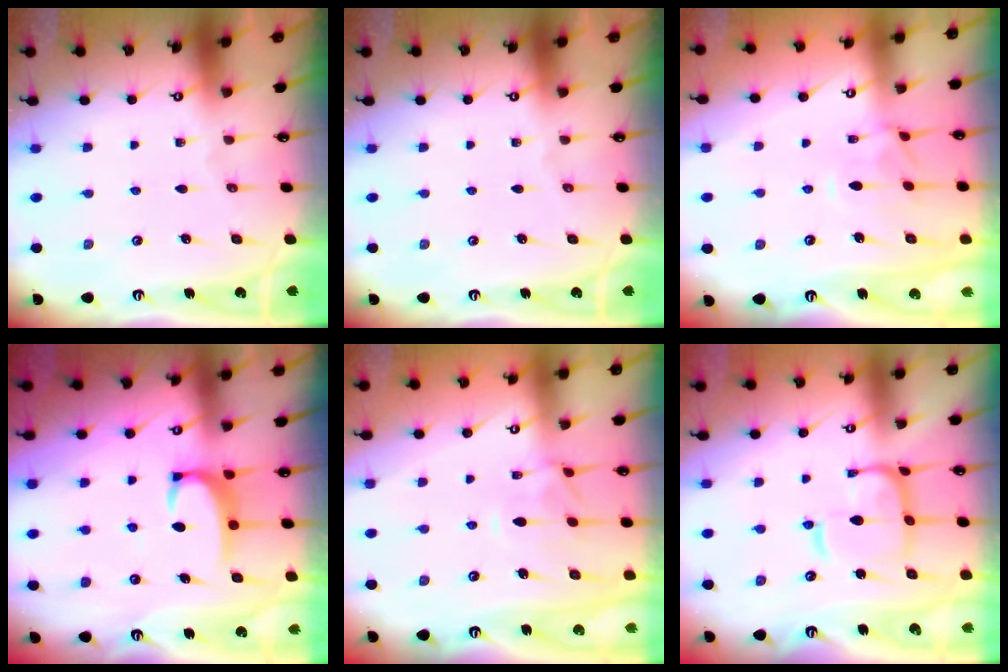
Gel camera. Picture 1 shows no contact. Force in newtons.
{"total": 0.0}
{"total": 1.3, "press": 0.9, "slide": 0.9}
{"total": 3.2, "press": 3.1, "slide": 0.4}
{"total": 1.3, "press": 0.9, "slide": 0.9}
{"total": 8.4, "press": 8.3, "slide": 1.1}